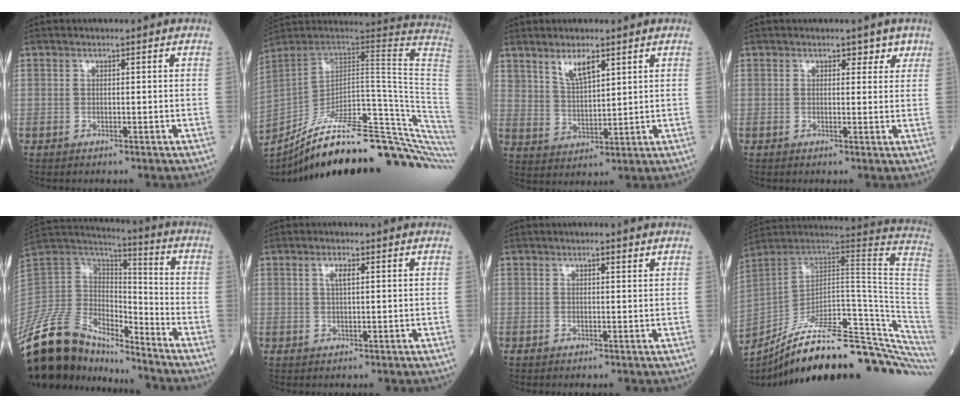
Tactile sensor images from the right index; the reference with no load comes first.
{"total": 35.7, "force": [-28.4, 2.9, 21.4], "torque": [-0.199, -0.031, -0.391]}
{"total": 5.2, "force": [3.5, 0.9, 3.7], "torque": [-0.078, -0.009, 0.073]}
{"total": 2.1, "force": [1.4, 1.4, 0.8], "torque": [0.007, 0.000, 0.011]}
{"total": 20.7, "force": [-17.5, 6.9, 8.6], "torque": [-0.200, 0.025, -0.327]}
{"total": 1.9, "force": [0.7, 0.4, 1.7], "torque": [-0.034, 0.001, 0.013]}
{"total": 0.9, "force": [0.6, 0.2, 0.6], "torque": [-0.011, -0.001, 0.008]}
{"total": 33.9, "force": [-27.0, 3.3, 20.1], "torque": [-0.190, -0.022, -0.377]}